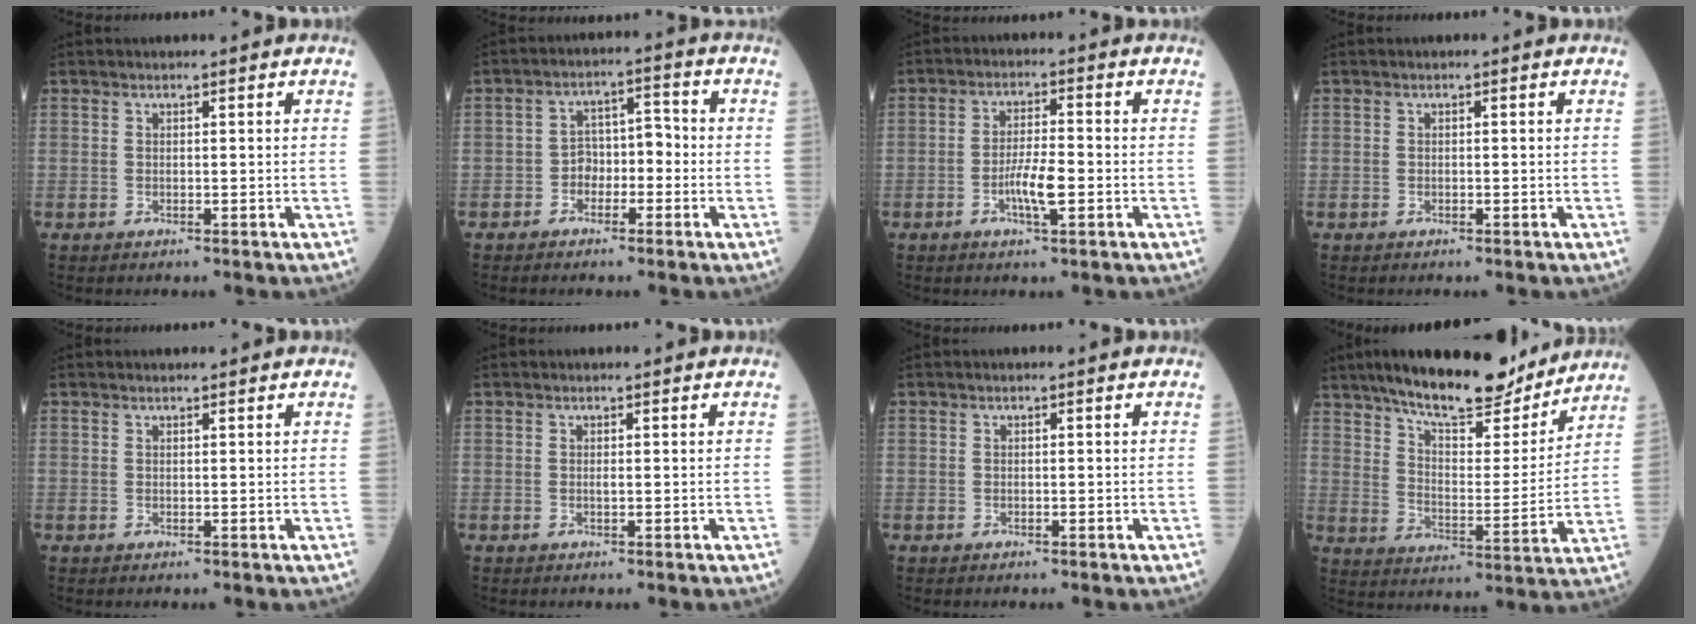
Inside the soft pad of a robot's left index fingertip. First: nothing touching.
{"total": 4.4, "force": [-1.9, 2.7, 2.9], "torque": [-0.042, 0.019, -0.040]}
{"total": 4.9, "force": [-1.9, 0.7, 4.5], "torque": [-0.086, -0.005, -0.036]}
{"total": 0.0}
{"total": 0.6, "force": [0.6, 0.1, 0.1], "torque": [-0.005, 0.004, 0.011]}
{"total": 0.0}
{"total": 0.0}
{"total": 16.9, "force": [14.3, 3.8, 8.1], "torque": [-0.127, -0.007, 0.222]}